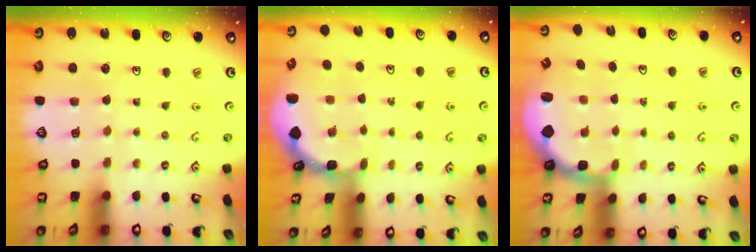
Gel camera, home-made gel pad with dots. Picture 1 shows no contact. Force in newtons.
{"total": 2.7, "press": 2.7, "slide": 0.3}
{"total": 1.7, "press": 1.3, "slide": 1.0}